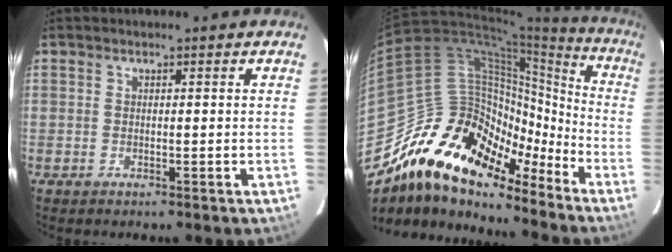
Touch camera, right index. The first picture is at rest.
{"total": 20.2, "force": [-14.9, 10.8, 8.5], "torque": [-0.141, 0.036, -0.260]}